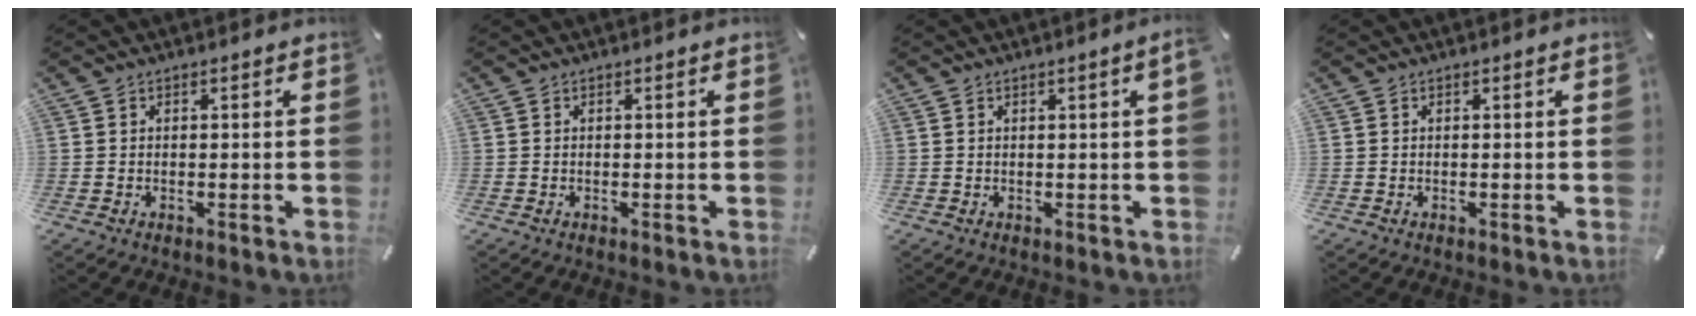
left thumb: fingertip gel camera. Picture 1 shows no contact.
{"total": 0.0}
{"total": 1.4, "force": [0.3, -0.1, 1.4], "torque": [-0.024, -0.003, 0.006]}
{"total": 0.0}